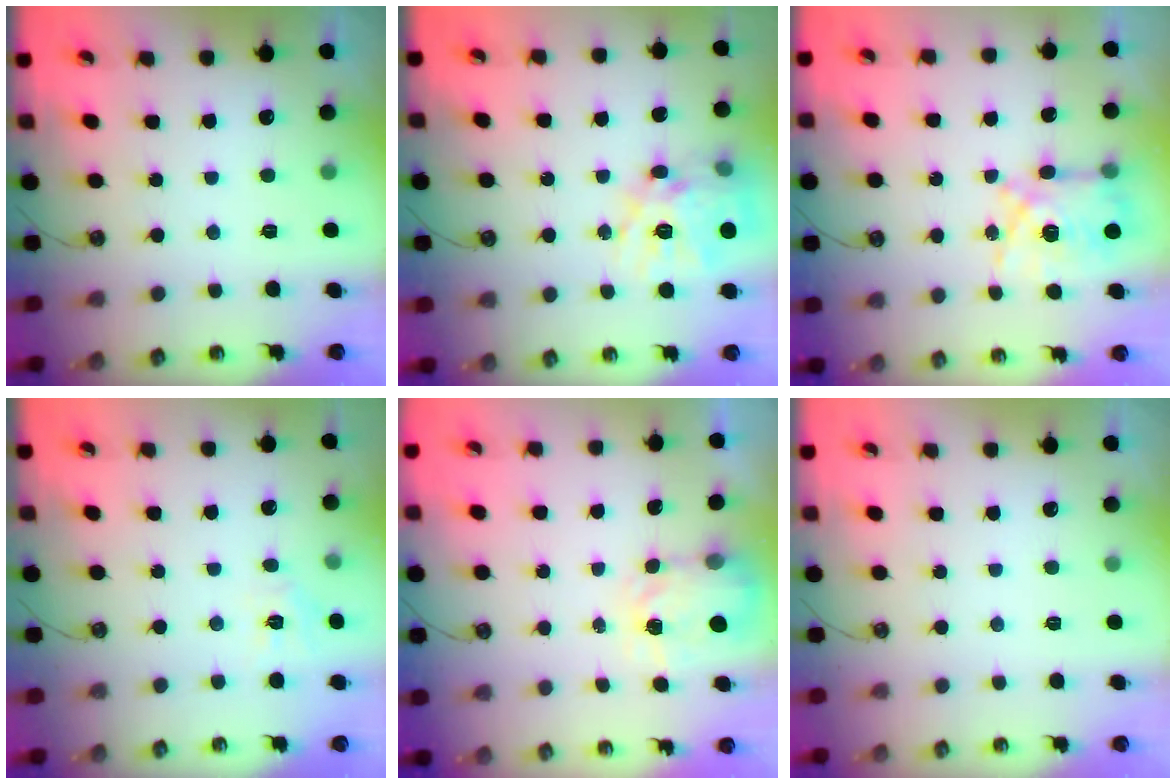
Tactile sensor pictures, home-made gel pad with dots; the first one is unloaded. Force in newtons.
{"total": 18.0, "press": 17.9, "slide": 1.7}
{"total": 9.0, "press": 9.0, "slide": 0.7}
{"total": 5.6, "press": 5.6, "slide": 0.6}
{"total": 3.8, "press": 3.7, "slide": 0.6}
{"total": 0.0}